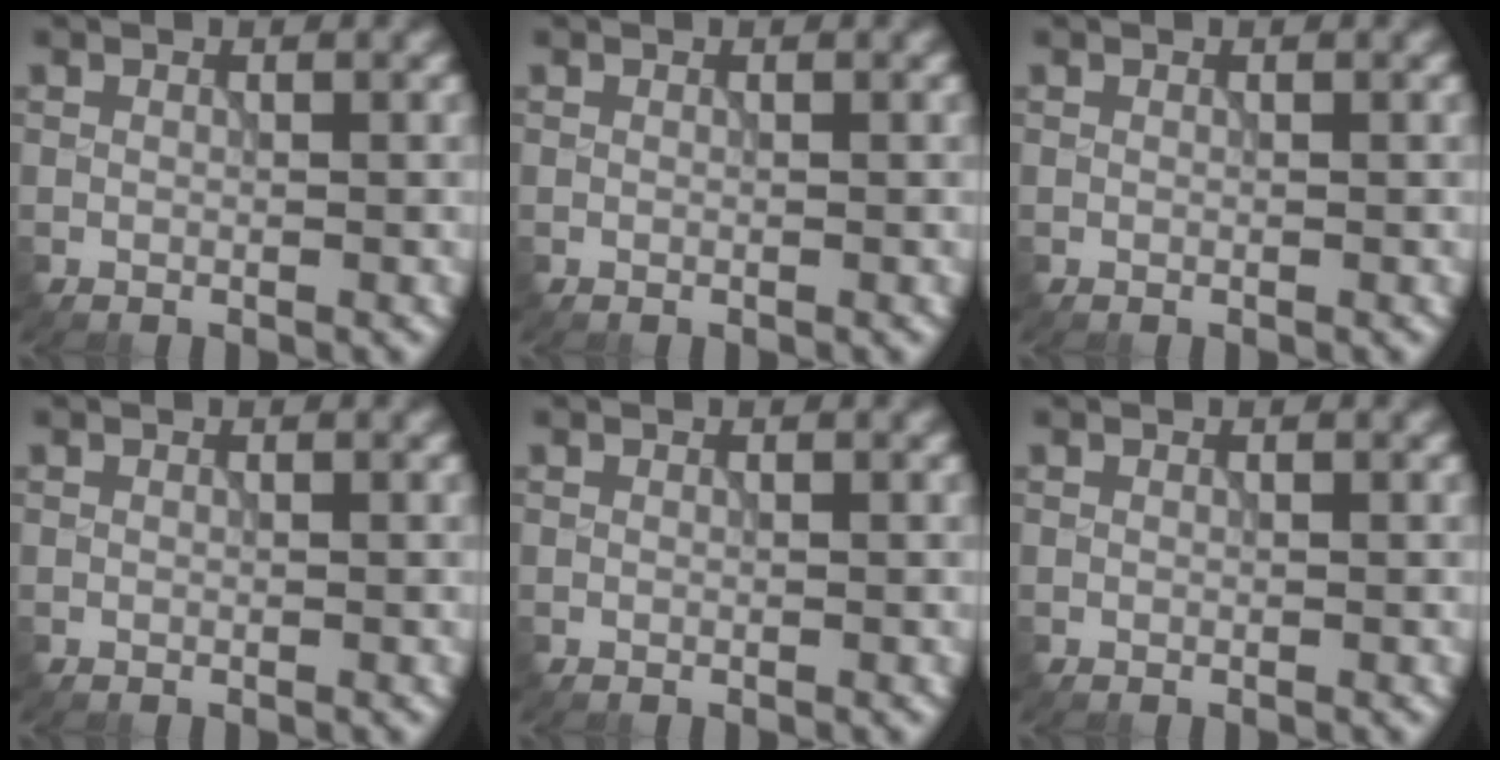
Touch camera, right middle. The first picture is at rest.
{"total": 0.0}
{"total": 0.0}
{"total": 0.0}
{"total": 0.0}
{"total": 0.0}